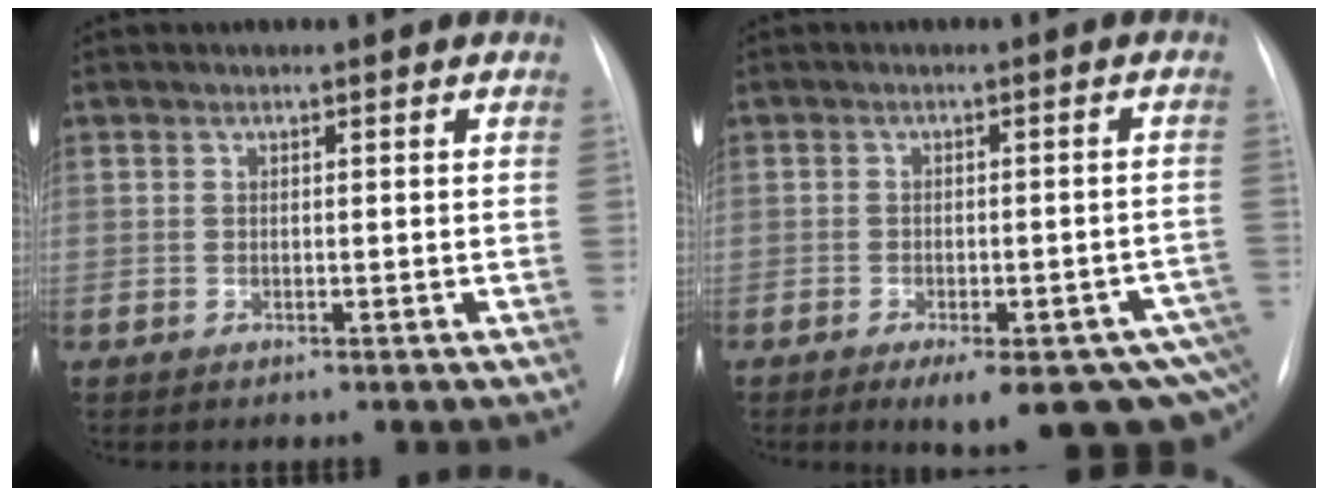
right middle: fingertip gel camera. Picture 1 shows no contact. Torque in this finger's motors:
{"motor_torque": [1.09, -1.05, 0.23, 0.08]}